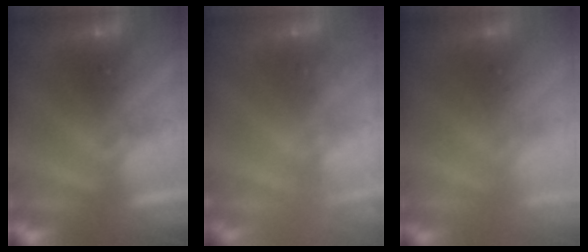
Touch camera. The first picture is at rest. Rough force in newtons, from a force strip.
{"total": 2.6}
{"total": 2.9}